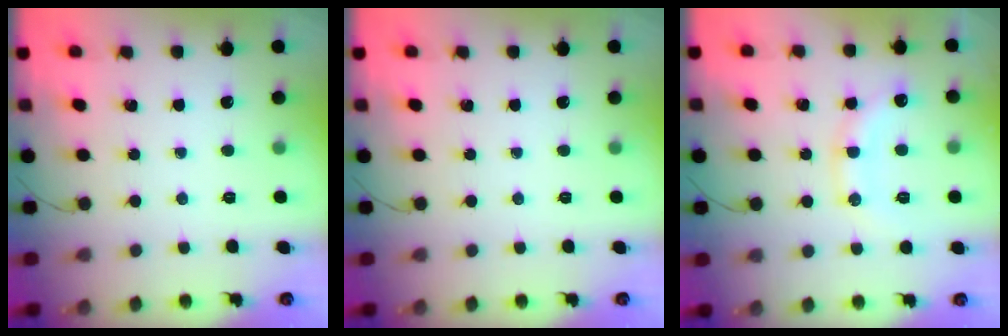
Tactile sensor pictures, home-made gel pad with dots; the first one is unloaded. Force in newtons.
{"total": 0.0}
{"total": 13.5, "press": 13.5, "slide": 1.0}